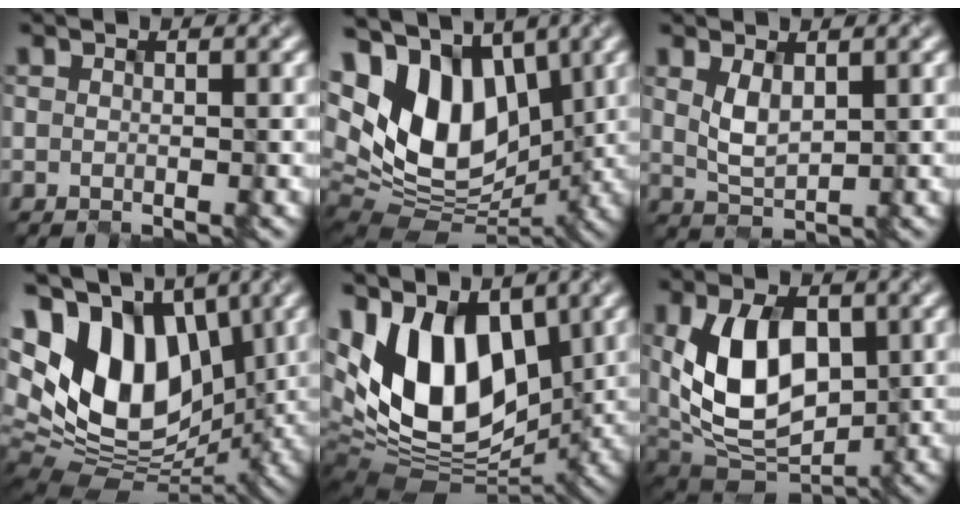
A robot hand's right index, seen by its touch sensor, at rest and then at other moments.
{"total": 12.2, "force": [2.8, 7.8, 9.0], "torque": [-0.177, 0.007, 0.046]}
{"total": 2.0, "force": [0.7, 1.0, 1.6], "torque": [-0.044, -0.005, 0.026]}
{"total": 14.7, "force": [3.2, 9.6, 10.7], "torque": [-0.213, 0.012, 0.059]}
{"total": 12.9, "force": [2.5, 8.1, 9.7], "torque": [-0.190, -0.006, 0.042]}
{"total": 8.8, "force": [0.8, 5.4, 6.9], "torque": [-0.135, -0.005, 0.015]}